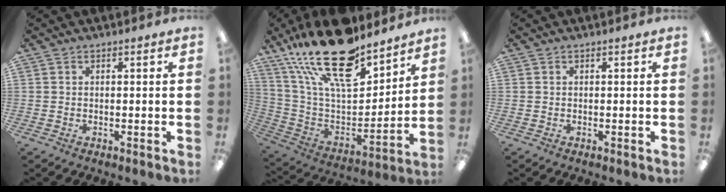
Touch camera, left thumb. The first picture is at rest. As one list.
[{"total": 24.4, "force": [16.8, 9.8, 14.8], "torque": [-0.274, -0.104, 0.292]}, {"total": 0.0}]